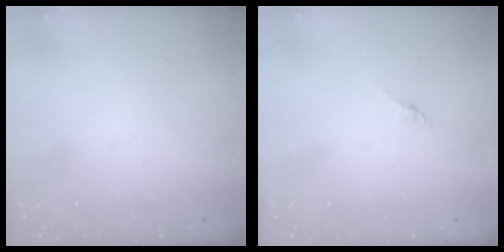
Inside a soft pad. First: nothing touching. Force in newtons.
{"total": 0.0}